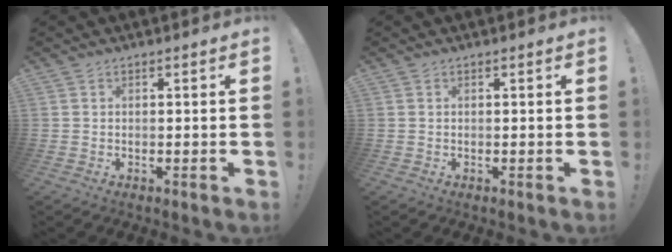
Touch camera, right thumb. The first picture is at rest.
{"total": 0.0}